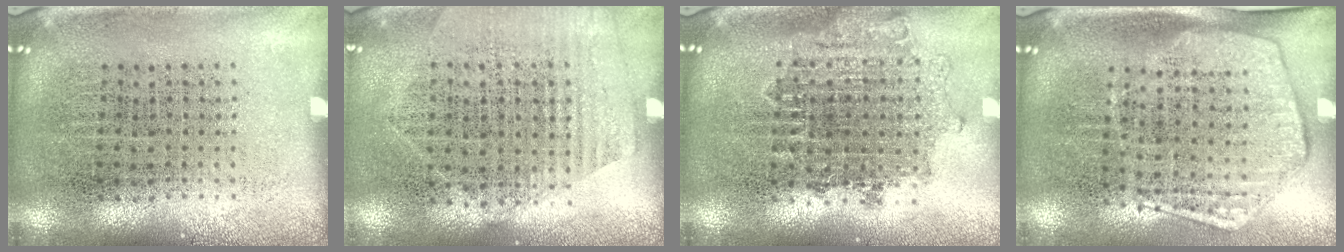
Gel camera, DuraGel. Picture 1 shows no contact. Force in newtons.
{"total": 1.3, "press": 1.1, "slide": 0.7}
{"total": 1.6, "press": 1.3, "slide": 0.9}
{"total": 1.9, "press": 1.6, "slide": 1.1}